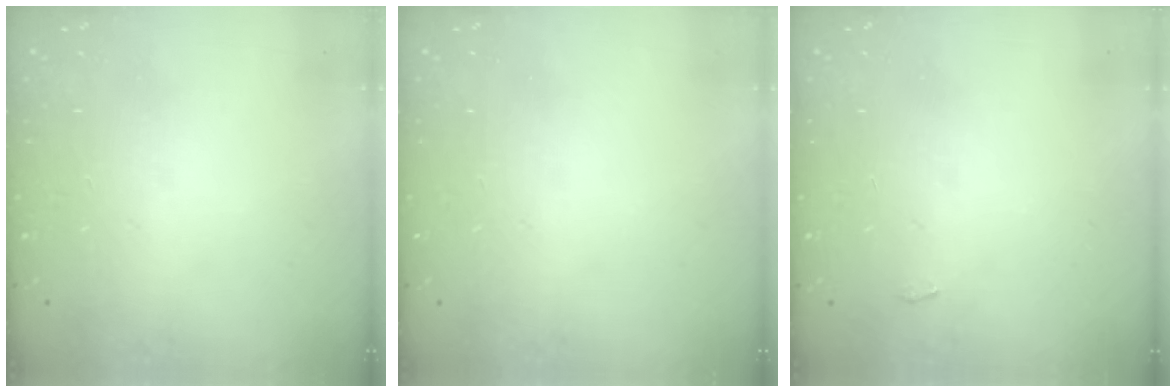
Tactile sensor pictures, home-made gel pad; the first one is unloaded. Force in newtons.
{"total": 0.0}
{"total": 2.2, "press": 2.2, "slide": 0.3}